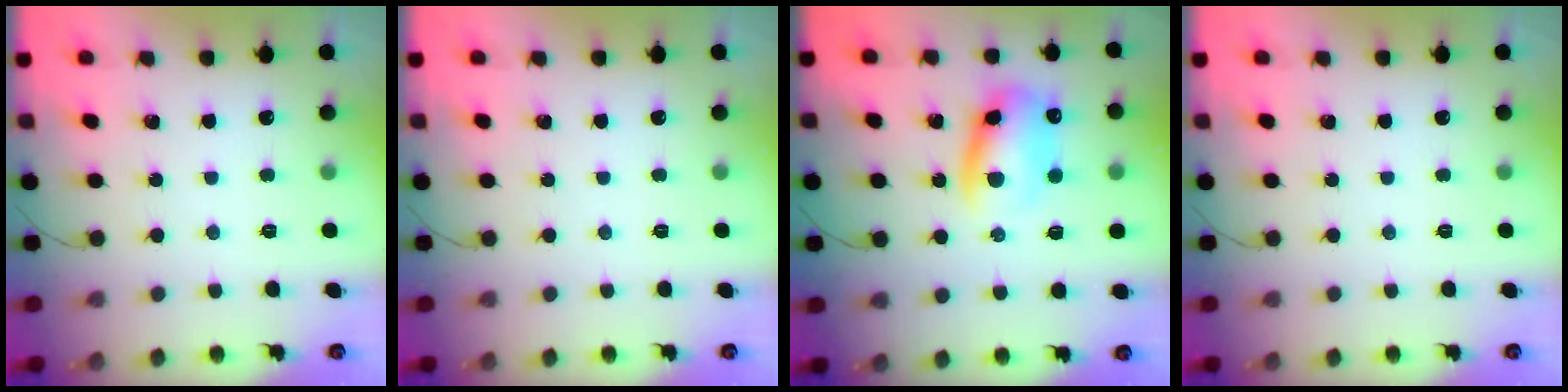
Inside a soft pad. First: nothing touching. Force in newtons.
{"total": 0.0}
{"total": 10.9, "press": 10.6, "slide": 2.4}
{"total": 0.0}